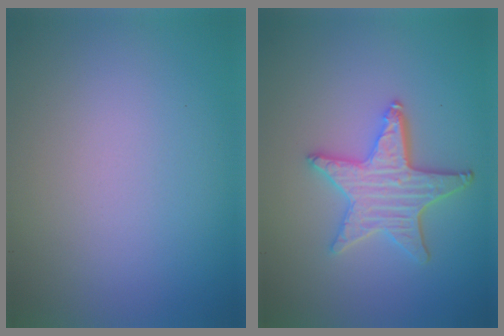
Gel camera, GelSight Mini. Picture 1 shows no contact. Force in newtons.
{"total": 4.1, "press": 3.6, "slide": 1.8}